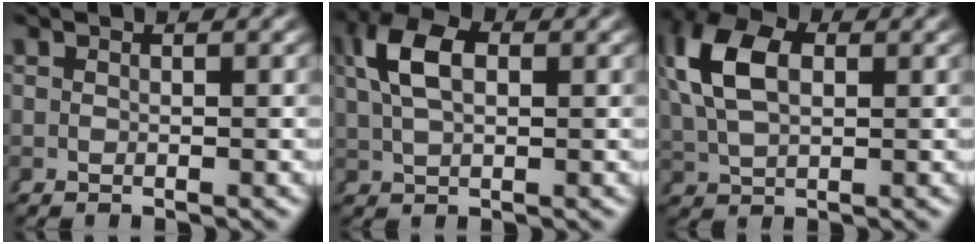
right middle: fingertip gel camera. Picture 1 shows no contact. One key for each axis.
{"total": 4.5, "fx": 1.5, "fy": 2.2, "fz": 3.7, "tx": -0.080, "ty": 0.001, "tz": 0.033}
{"total": 5.7, "fx": 1.7, "fy": 3.3, "fz": 4.3, "tx": -0.104, "ty": -0.005, "tz": 0.042}